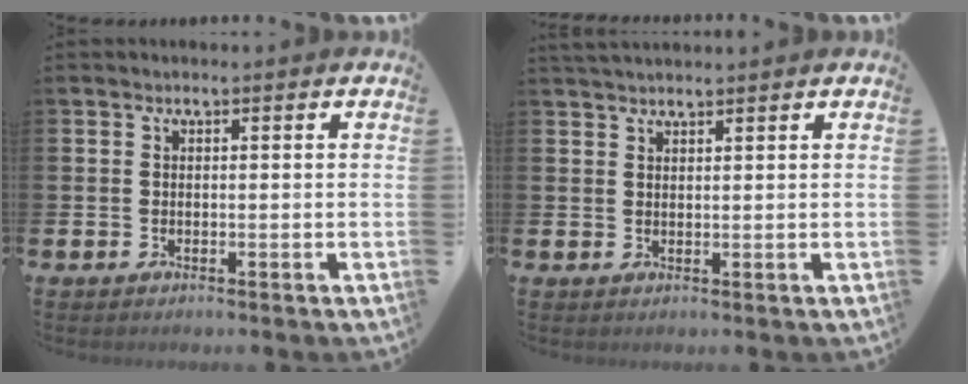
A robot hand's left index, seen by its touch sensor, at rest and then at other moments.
{"total": 1.7, "force": [1.7, 0.2, 0.3], "torque": [-0.006, -0.002, 0.030]}